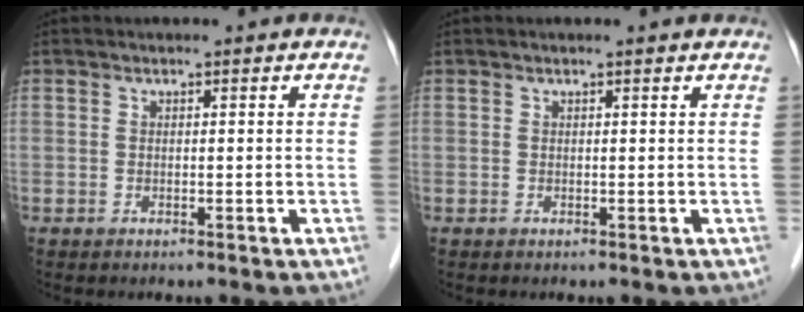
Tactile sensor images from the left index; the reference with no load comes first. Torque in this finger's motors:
{"motor_torque": [0.66, -0.68, 0.01, 0.00]}